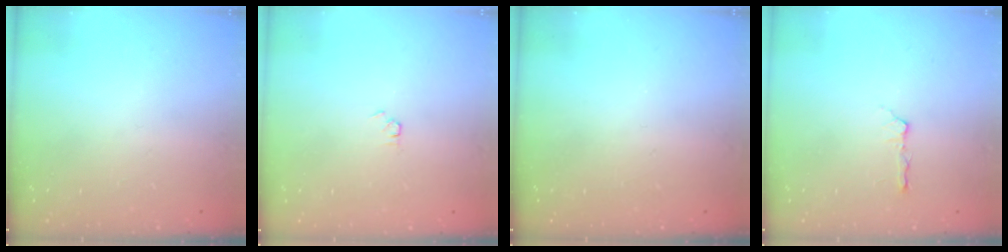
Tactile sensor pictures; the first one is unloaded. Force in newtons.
{"total": 1.5, "press": 1.4, "slide": 0.3}
{"total": 0.0}
{"total": 2.9, "press": 2.4, "slide": 1.6}